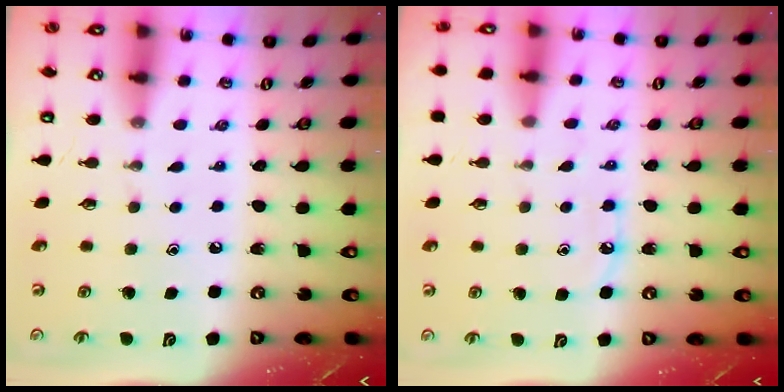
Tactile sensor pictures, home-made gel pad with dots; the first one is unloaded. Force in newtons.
{"total": 5.9, "press": 5.9, "slide": 0.7}